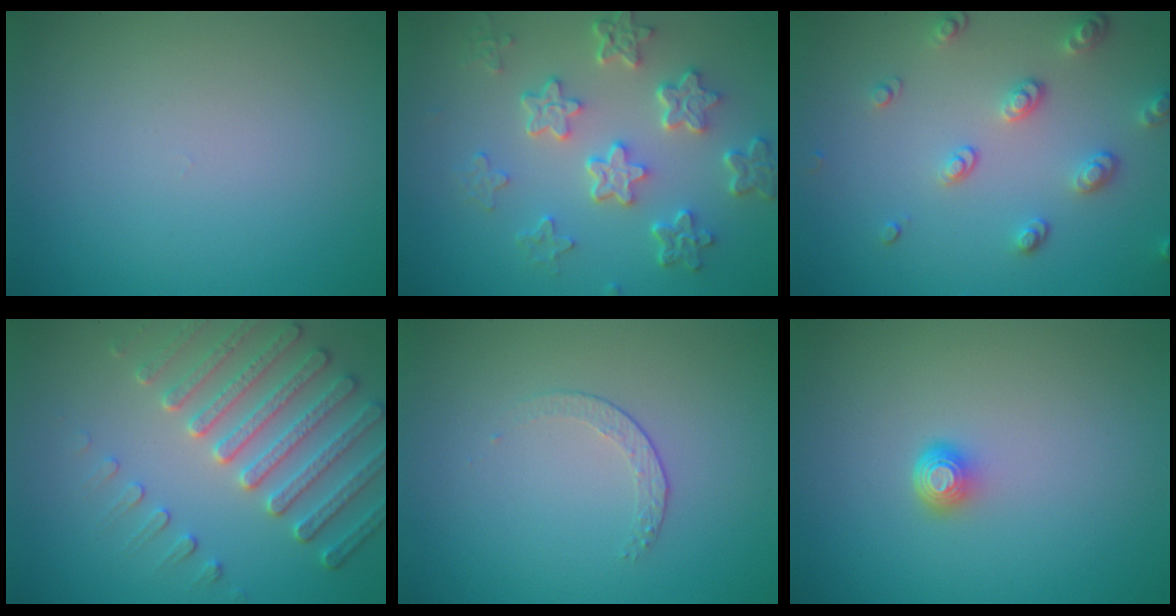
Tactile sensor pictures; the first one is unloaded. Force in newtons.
{"total": 5.6, "press": 4.3, "slide": 3.6}
{"total": 2.9, "press": 2.6, "slide": 1.3}
{"total": 5.2, "press": 4.7, "slide": 2.3}
{"total": 1.4, "press": 0.7, "slide": 1.2}
{"total": 1.6, "press": 1.2, "slide": 1.0}